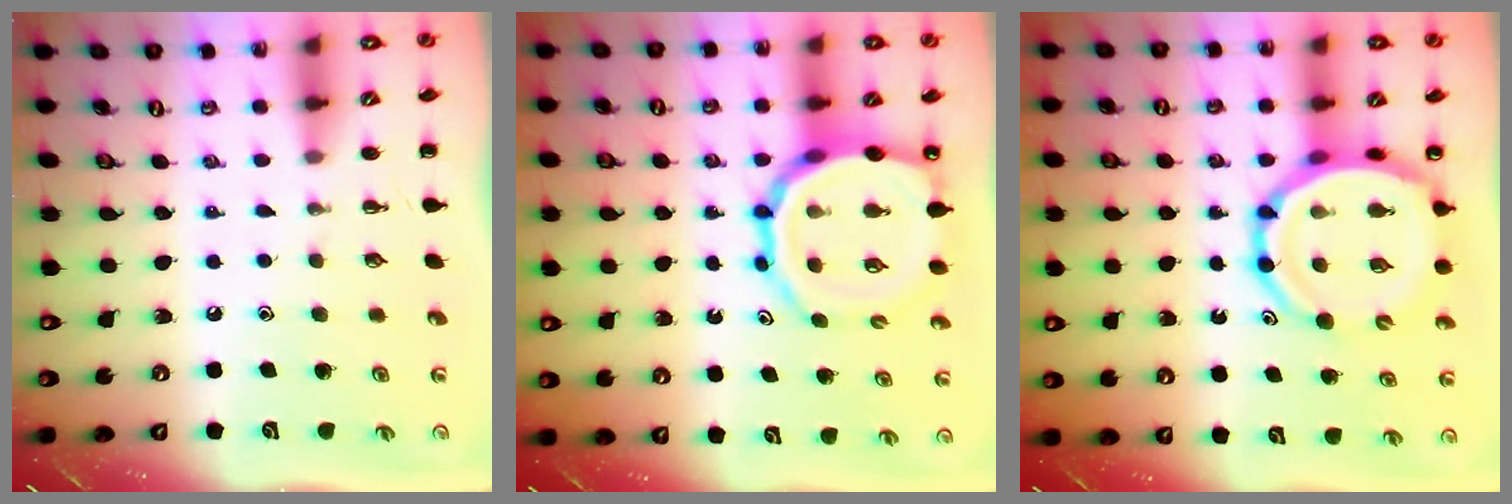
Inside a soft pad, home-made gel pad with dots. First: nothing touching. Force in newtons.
{"total": 16.2, "press": 15.9, "slide": 3.2}
{"total": 14.9, "press": 14.3, "slide": 4.0}